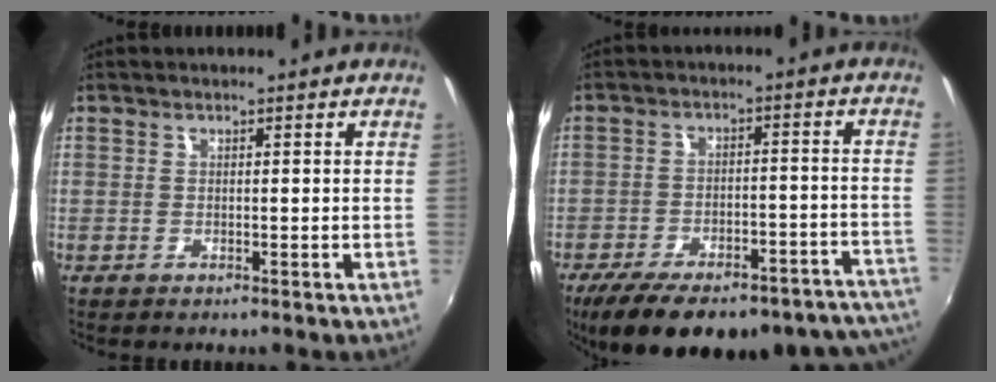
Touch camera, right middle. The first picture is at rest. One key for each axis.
{"total": 26.6, "fx": -21.6, "fy": 9.1, "fz": 12.6, "tx": -0.201, "ty": -0.008, "tz": -0.270}